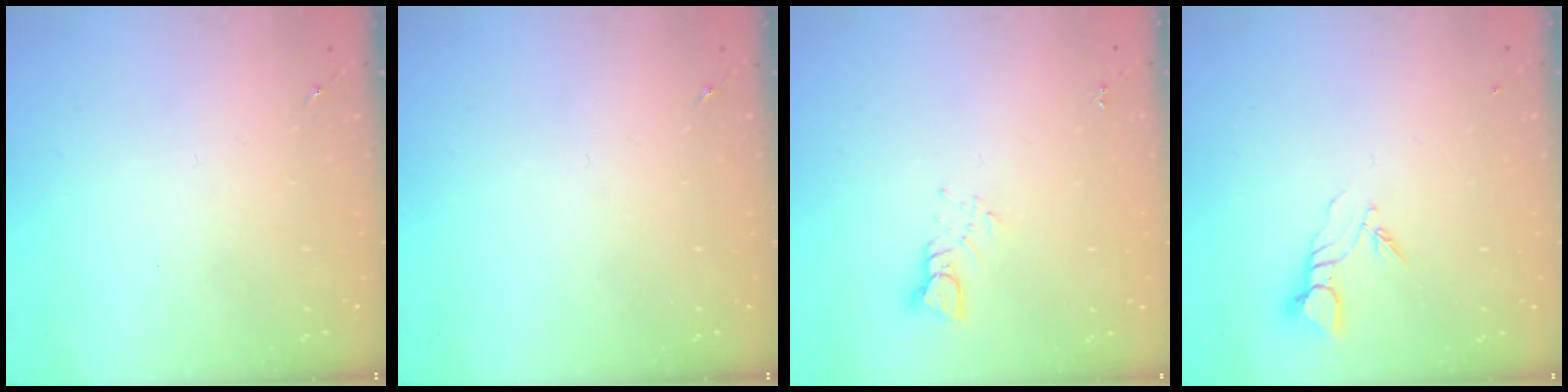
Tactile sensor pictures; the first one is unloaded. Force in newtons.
{"total": 0.0}
{"total": 3.9, "press": 3.8, "slide": 0.3}
{"total": 3.7, "press": 3.7, "slide": 0.1}